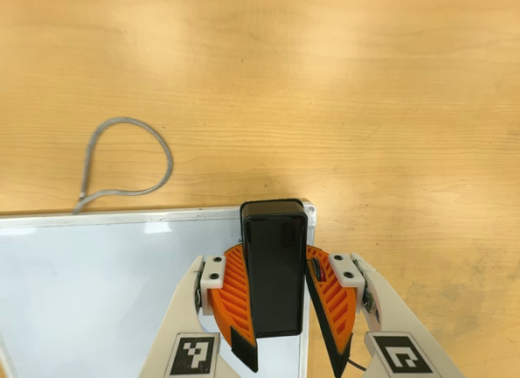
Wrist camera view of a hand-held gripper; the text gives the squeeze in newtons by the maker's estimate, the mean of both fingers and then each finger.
{"total": 10.7, "left": 12.0, "right": 9.4}